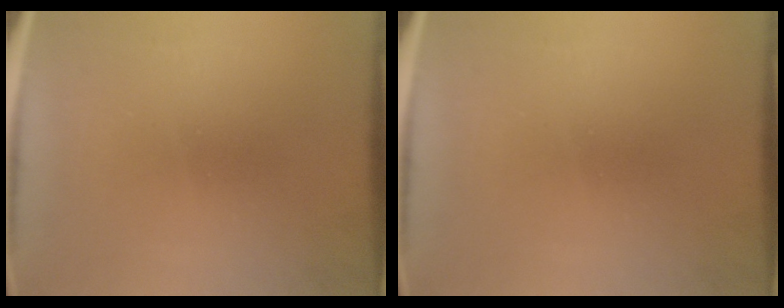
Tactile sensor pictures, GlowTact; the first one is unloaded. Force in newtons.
{"total": 0.0}